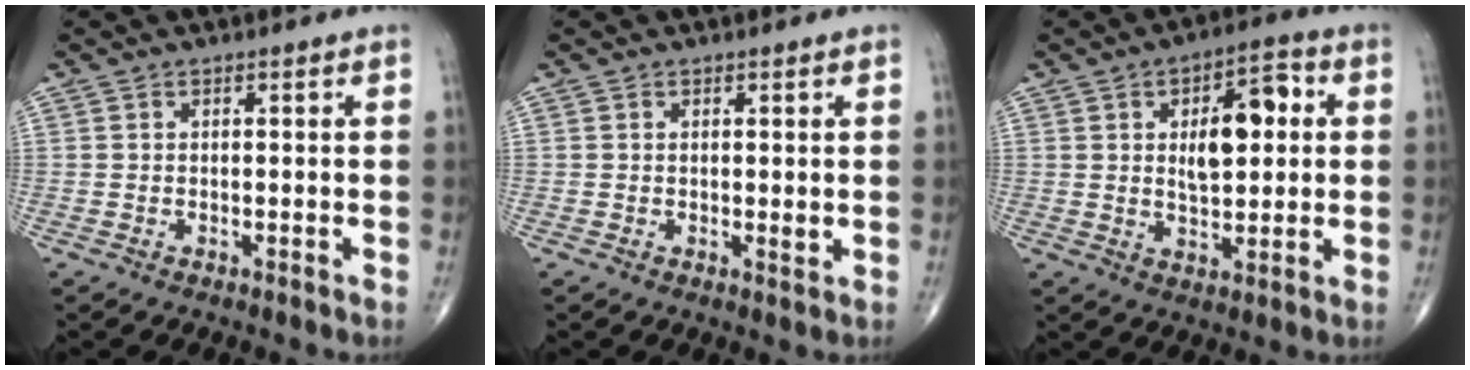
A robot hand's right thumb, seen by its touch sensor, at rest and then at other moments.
{"total": 1.2, "force": [0.1, 0.3, 1.1], "torque": [-0.018, -0.005, 0.002]}
{"total": 11.4, "force": [2.1, 5.6, 9.7], "torque": [-0.115, 0.008, 0.031]}